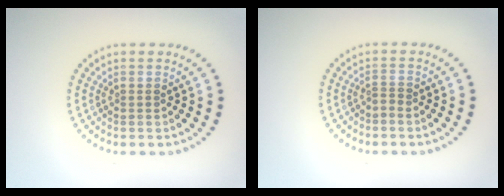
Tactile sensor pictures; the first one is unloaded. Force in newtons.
{"total": 0.5, "press": 0.2, "slide": 0.5}